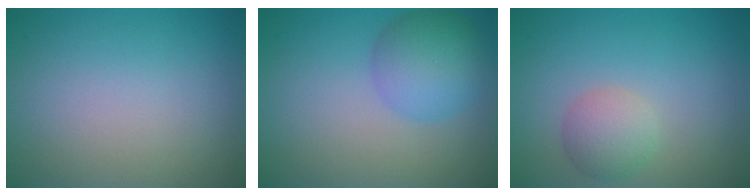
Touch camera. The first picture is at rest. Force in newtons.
{"total": 4.9, "press": 4.9, "slide": 0.1}
{"total": 2.7, "press": 2.7, "slide": 0.1}